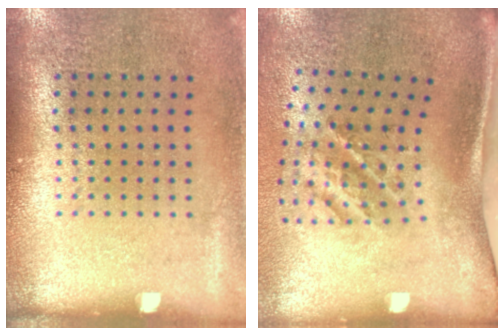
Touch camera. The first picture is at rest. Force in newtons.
{"total": 2.2, "press": 1.3, "slide": 1.8}